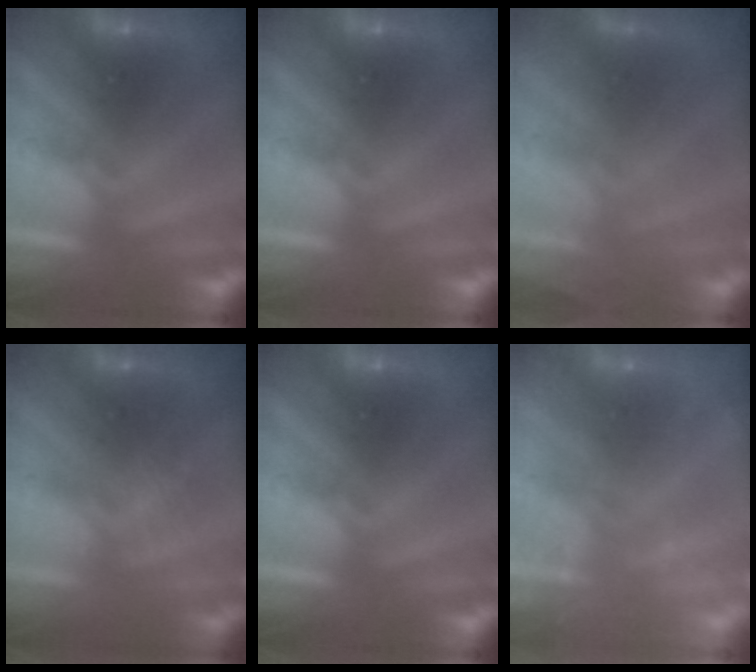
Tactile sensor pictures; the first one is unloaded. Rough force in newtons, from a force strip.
{"total": 0.0}
{"total": 1.7}
{"total": 2.8}
{"total": 0.0}
{"total": 2.4}